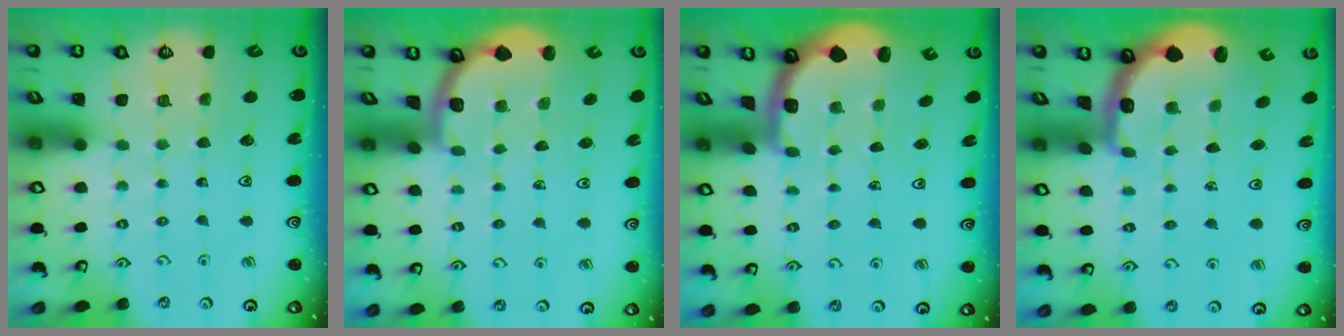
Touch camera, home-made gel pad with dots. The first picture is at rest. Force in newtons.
{"total": 1.7, "press": 1.6, "slide": 0.1}
{"total": 1.5, "press": 1.5, "slide": 0.2}
{"total": 2.2, "press": 2.0, "slide": 0.8}